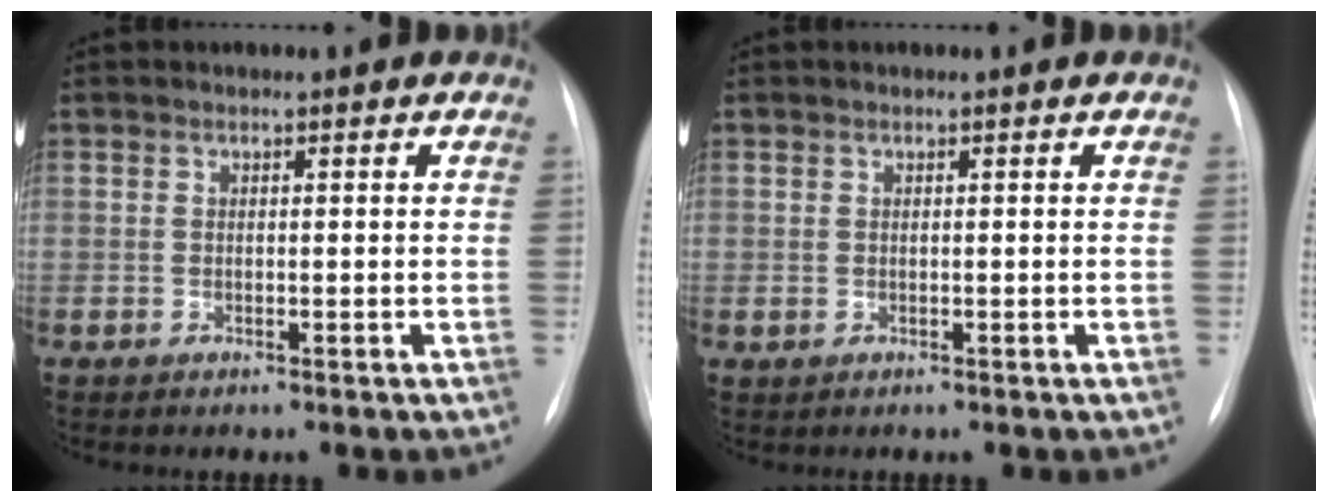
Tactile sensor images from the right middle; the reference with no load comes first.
{"total": 0.0}